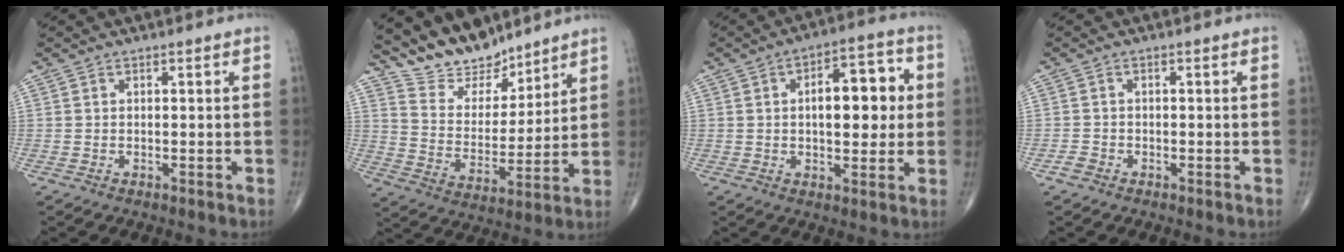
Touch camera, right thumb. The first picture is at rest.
{"total": 12.0, "force": [10.5, 4.8, 3.2], "torque": [-0.026, -0.075, 0.198]}
{"total": 12.4, "force": [1.6, 6.2, 10.7], "torque": [-0.119, 0.014, 0.021]}
{"total": 1.5, "force": [-1.0, 1.0, 0.4], "torque": [-0.010, 0.004, -0.021]}